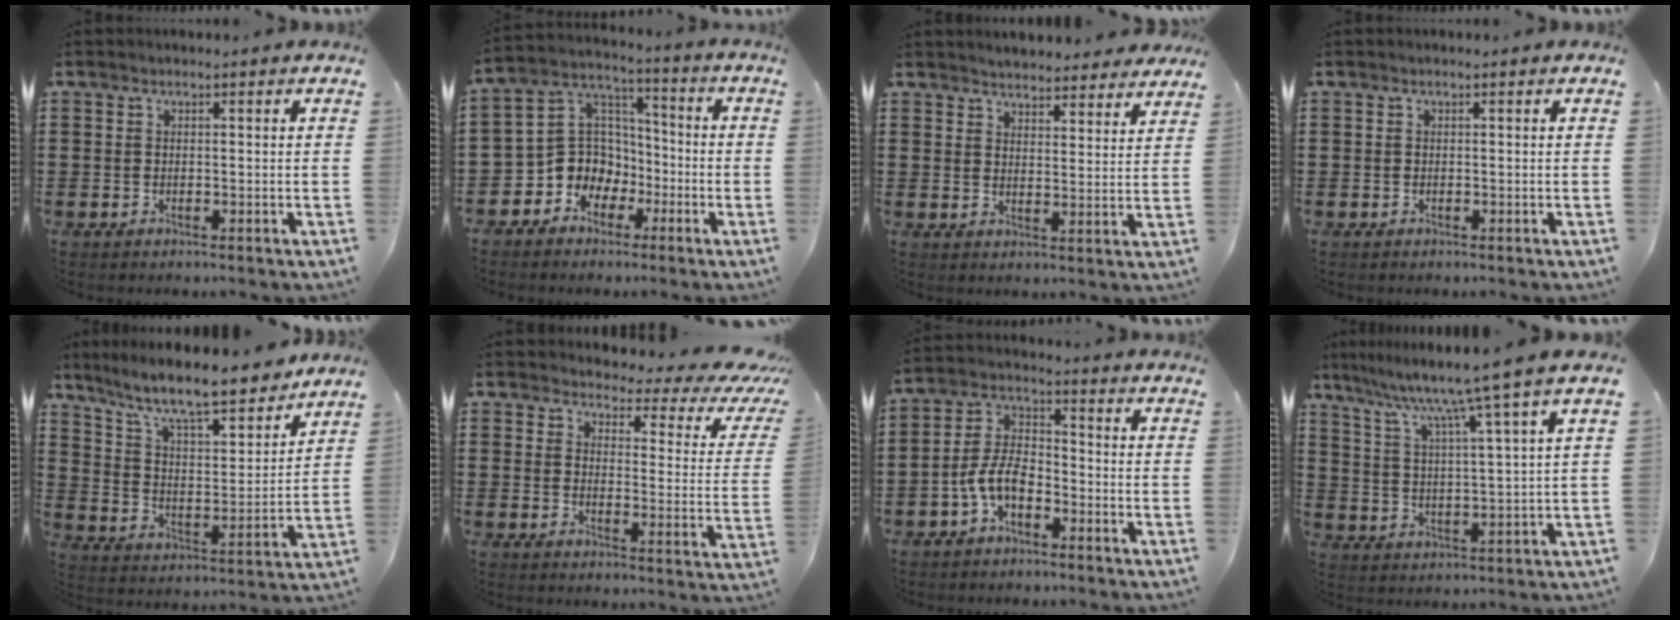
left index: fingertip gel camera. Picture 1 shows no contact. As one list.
[{"total": 8.4, "force": [-3.1, 7.7, 1.3], "torque": [-0.078, -0.001, -0.063]}, {"total": 3.9, "force": [3.9, 0.3, 0.0], "torque": [-0.006, -0.022, 0.070]}, {"total": 0.0}, {"total": 9.8, "force": [8.5, 0.8, 4.6], "torque": [-0.124, -0.051, 0.144]}, {"total": 4.0, "force": [3.2, 1.0, 2.1], "torque": [-0.046, -0.026, 0.046]}, {"total": 6.2, "force": [-3.4, 2.9, 4.3], "torque": [-0.108, 0.003, -0.073]}, {"total": 8.6, "force": [6.8, -1.8, 4.9], "torque": [-0.121, -0.044, 0.103]}]